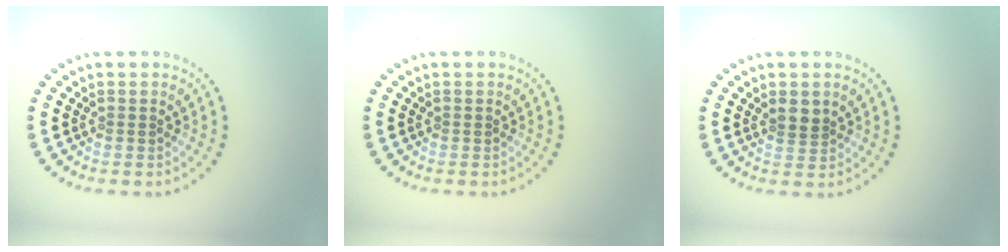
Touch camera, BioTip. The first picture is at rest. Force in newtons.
{"total": 0.0}
{"total": 1.7, "press": 1.5, "slide": 0.8}